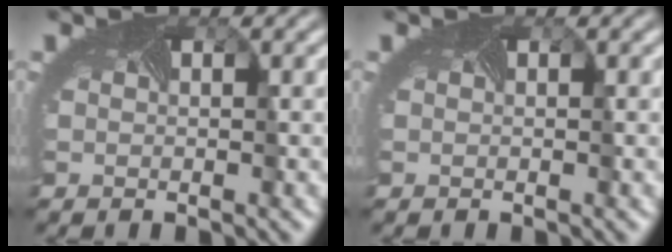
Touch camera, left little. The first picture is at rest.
{"total": 0.0}